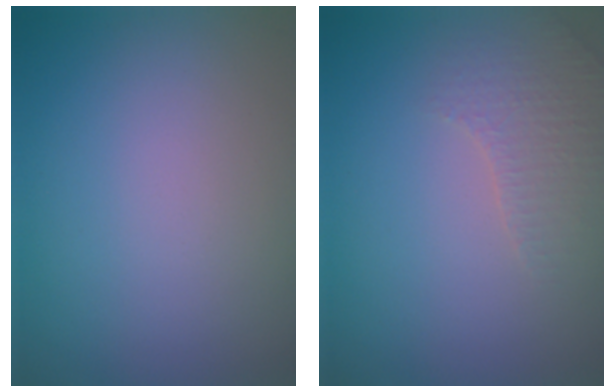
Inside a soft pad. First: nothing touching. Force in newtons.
{"total": 2.3, "press": 2.2, "slide": 0.7}